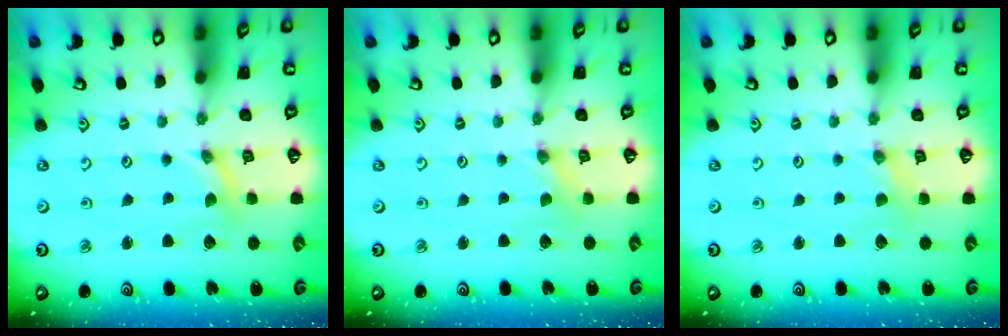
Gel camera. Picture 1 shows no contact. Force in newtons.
{"total": 0.0}
{"total": 1.6, "press": 1.6, "slide": 0.3}